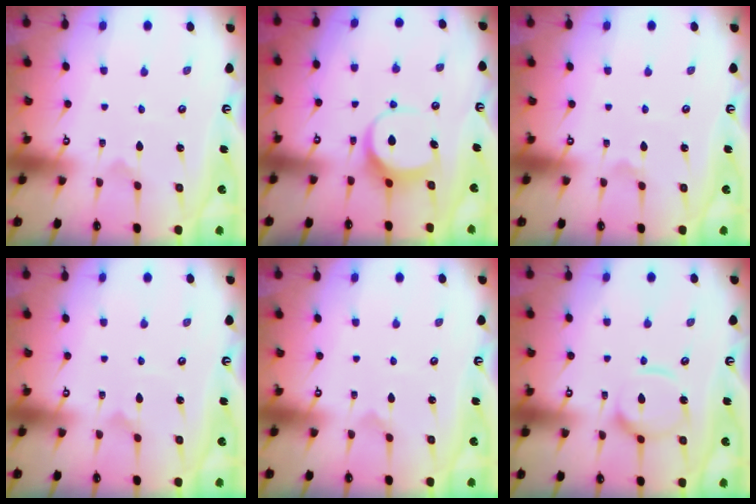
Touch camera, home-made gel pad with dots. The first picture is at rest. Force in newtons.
{"total": 7.4, "press": 7.4, "slide": 1.1}
{"total": 0.0}
{"total": 0.7, "press": 0.7, "slide": 0.0}
{"total": 0.0}
{"total": 12.3, "press": 12.2, "slide": 1.3}